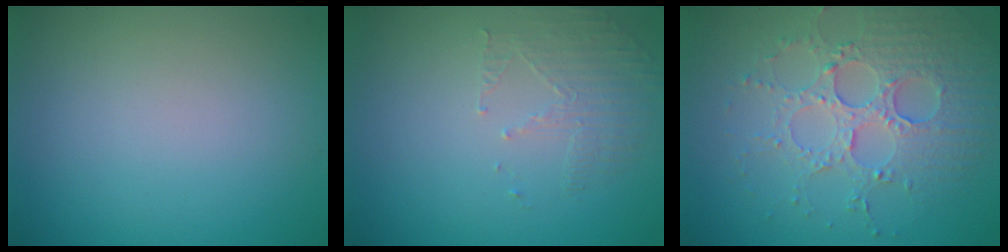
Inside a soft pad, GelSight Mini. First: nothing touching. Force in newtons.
{"total": 1.7, "press": 0.9, "slide": 1.4}
{"total": 4.5, "press": 4.2, "slide": 1.7}